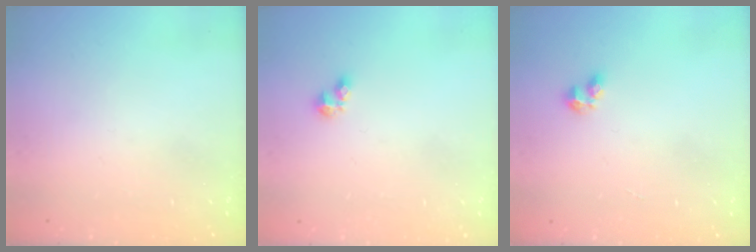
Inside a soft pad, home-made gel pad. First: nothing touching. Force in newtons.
{"total": 4.5, "press": 4.5, "slide": 0.5}
{"total": 2.1, "press": 2.0, "slide": 0.8}